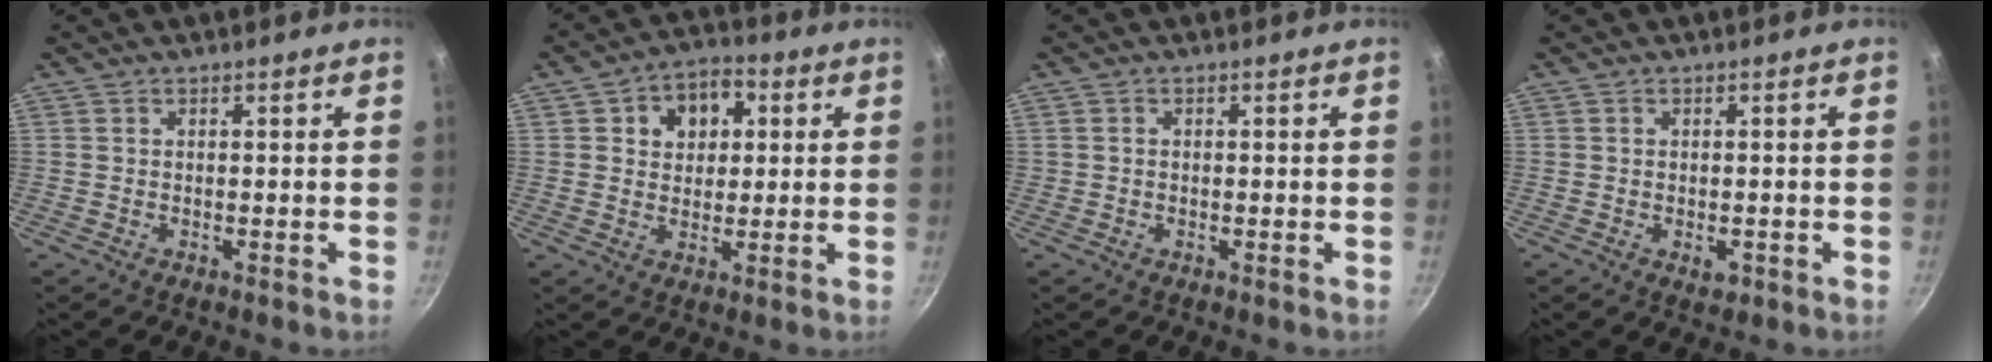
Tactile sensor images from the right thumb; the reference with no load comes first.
{"total": 6.0, "force": [1.6, 4.4, 3.6], "torque": [-0.028, 0.008, 0.019]}
{"total": 0.5, "force": [0.0, 0.5, 0.1], "torque": [-0.001, 0.003, 0.000]}
{"total": 2.2, "force": [-0.8, 1.4, 1.6], "torque": [-0.021, 0.000, -0.010]}